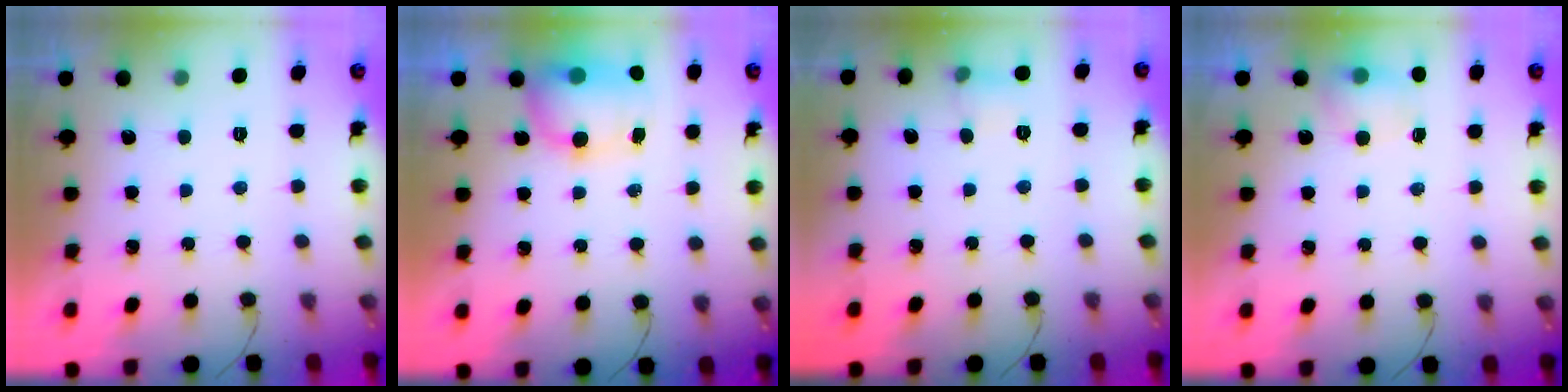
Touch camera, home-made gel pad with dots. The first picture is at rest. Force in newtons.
{"total": 11.5, "press": 8.7, "slide": 7.5}
{"total": 5.1, "press": 4.9, "slide": 1.5}
{"total": 6.5, "press": 4.5, "slide": 4.7}